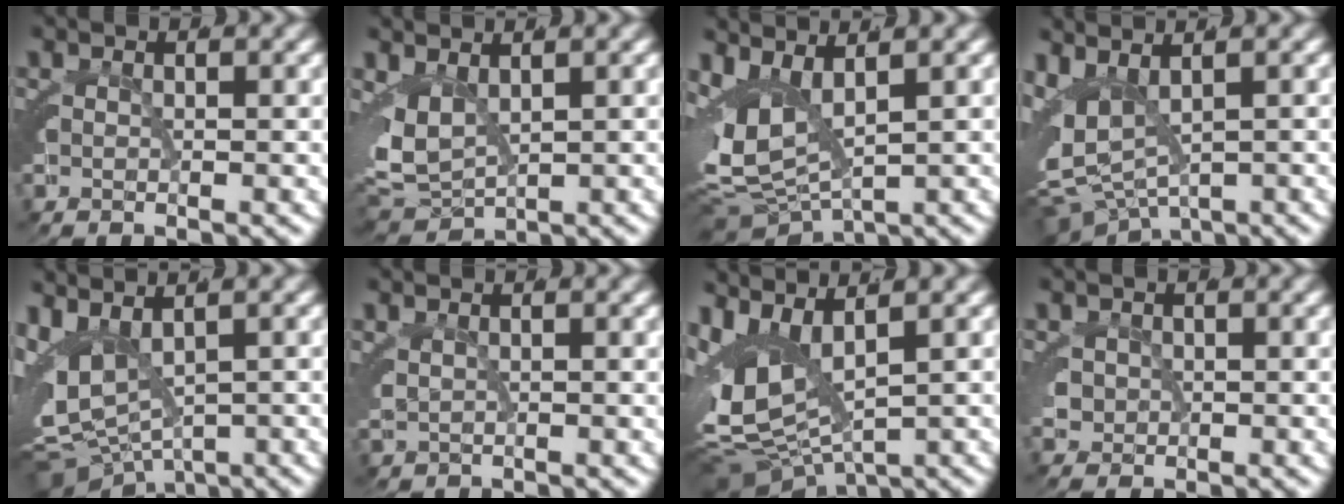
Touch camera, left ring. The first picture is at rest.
{"total": 6.8, "force": [0.2, 5.6, 3.9], "torque": [-0.117, -0.029, 0.018]}
{"total": 9.4, "force": [0.4, 7.0, 6.3], "torque": [-0.150, -0.028, 0.017]}
{"total": 8.8, "force": [-0.5, 7.1, 5.2], "torque": [-0.143, -0.043, 0.007]}
{"total": 10.5, "force": [-0.5, 8.2, 6.6], "torque": [-0.170, -0.045, 0.011]}
{"total": 0.9, "force": [0.7, 0.2, 0.5], "torque": [-0.021, -0.010, 0.025]}
{"total": 12.7, "force": [0.0, 9.5, 8.4], "torque": [-0.193, -0.035, 0.014]}
{"total": 1.6, "force": [0.2, 1.4, 0.8], "torque": [-0.025, -0.010, 0.012]}